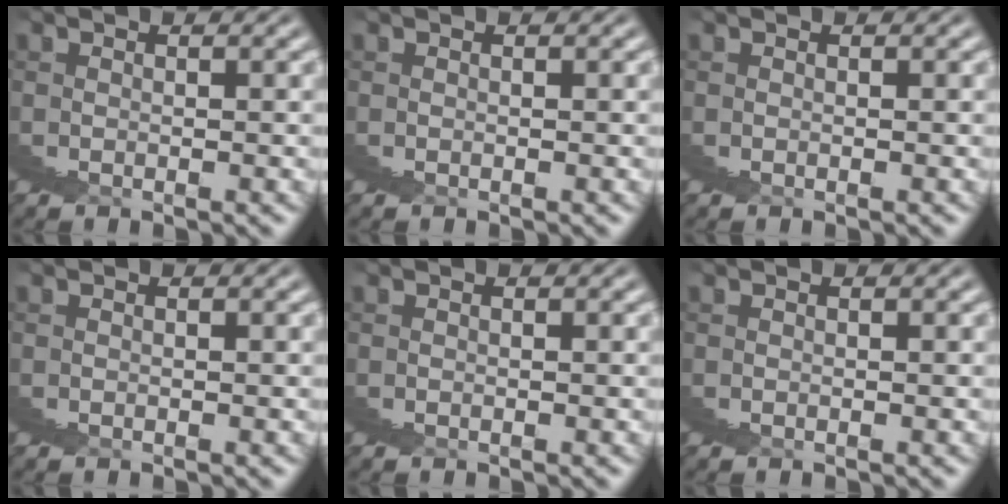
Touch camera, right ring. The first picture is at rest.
{"total": 0.0}
{"total": 0.0}
{"total": 0.0}
{"total": 0.0}
{"total": 0.0}